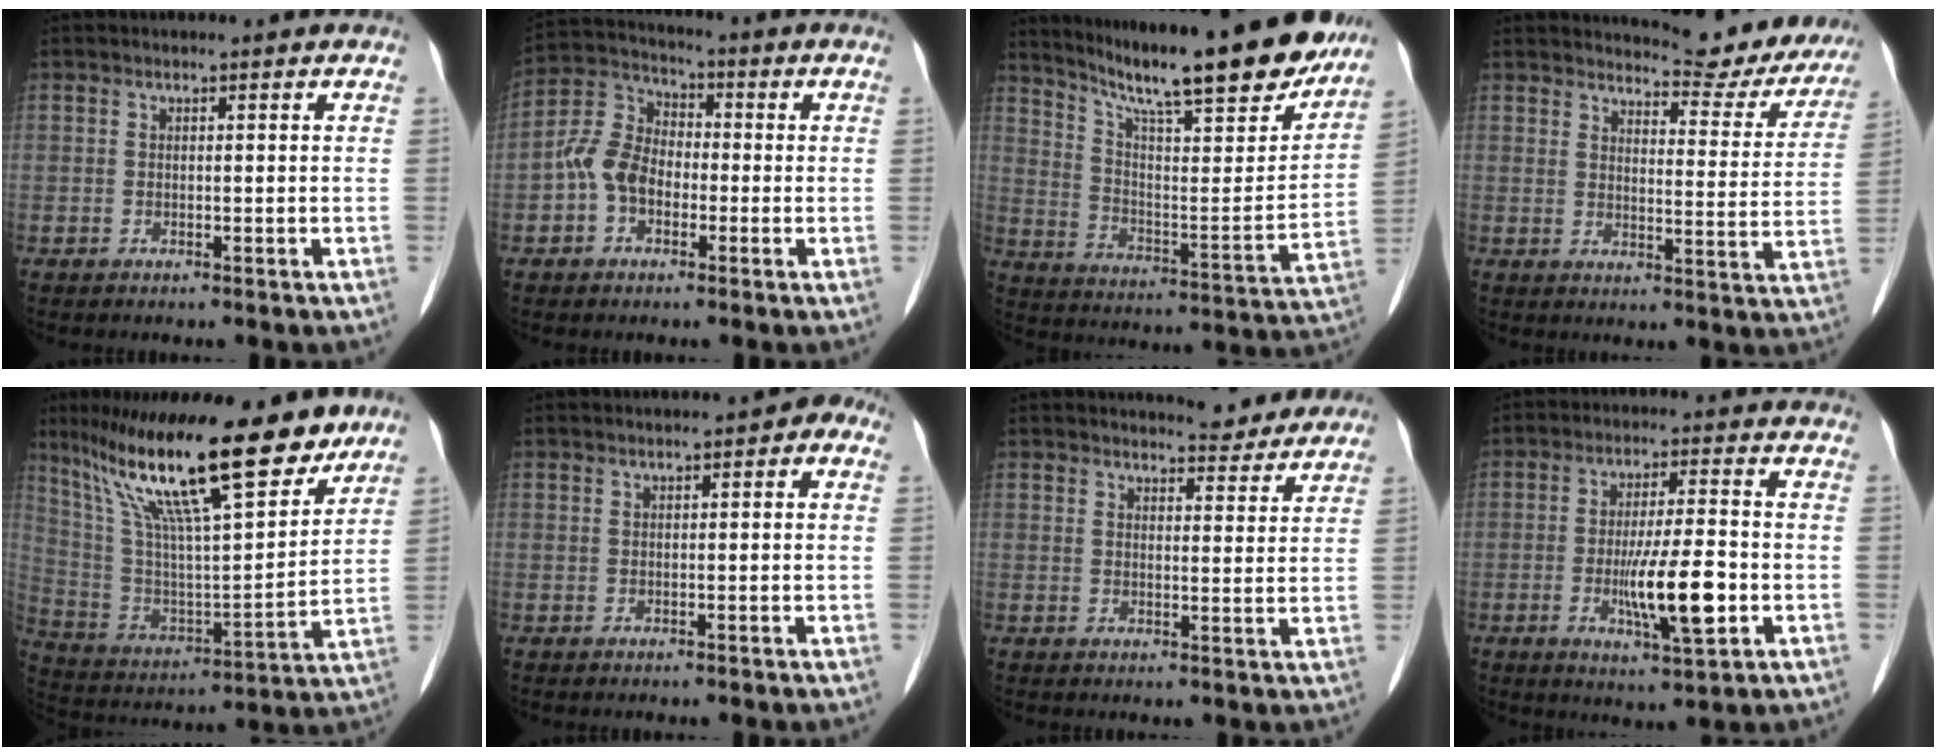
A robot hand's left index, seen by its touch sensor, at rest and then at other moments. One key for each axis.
{"total": 7.6, "fx": -2.0, "fy": 5.5, "fz": 4.8, "tx": -0.113, "ty": 0.030, "tz": -0.046}
{"total": 24.8, "fx": 20.7, "fy": 3.3, "fz": 13.3, "tx": -0.218, "ty": -0.023, "tz": 0.295}
{"total": 13.2, "fx": 12.6, "fy": 2.7, "fz": 3.0, "tx": -0.024, "ty": -0.039, "tz": 0.136}
{"total": 23.8, "fx": 17.1, "fy": 4.1, "fz": 16.0, "tx": -0.285, "ty": 0.007, "tz": 0.298}
{"total": 3.1, "fx": 1.3, "fy": 1.0, "fz": 2.6, "tx": -0.030, "ty": 0.018, "tz": 0.013}
{"total": 6.7, "fx": 6.4, "fy": 1.4, "fz": 1.3, "tx": -0.016, "ty": -0.007, "tz": 0.074}
{"total": 9.4, "fx": -2.4, "fy": 1.3, "fz": 9.0, "tx": -0.163, "ty": -0.009, "tz": -0.039}